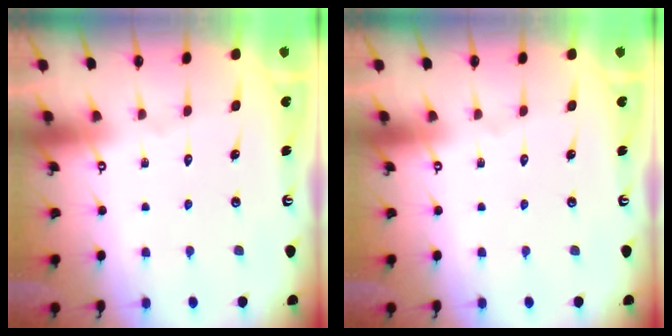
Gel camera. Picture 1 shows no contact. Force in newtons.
{"total": 0.0}